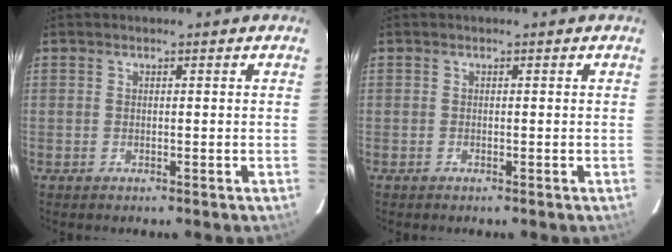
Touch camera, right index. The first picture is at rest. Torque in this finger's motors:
{"motor_torque": [0.61, 0.59, 0.04, 0.00]}